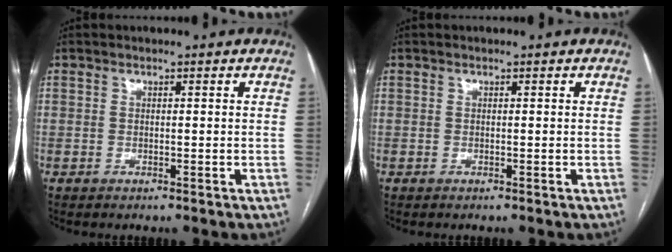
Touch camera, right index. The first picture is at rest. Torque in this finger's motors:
{"motor_torque": [0.00, 0.00, 0.00, 0.00]}